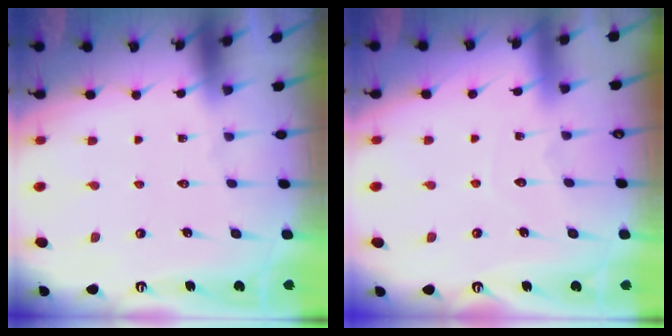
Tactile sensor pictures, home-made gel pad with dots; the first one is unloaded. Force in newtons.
{"total": 4.5, "press": 4.4, "slide": 0.5}